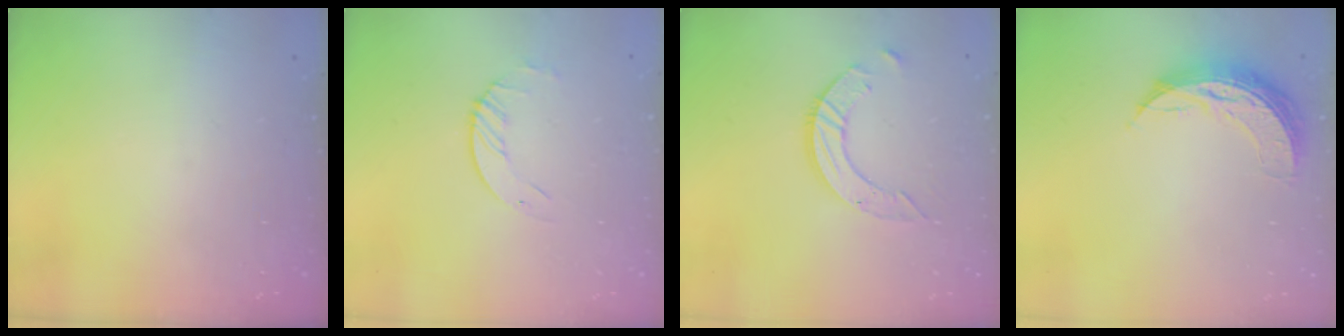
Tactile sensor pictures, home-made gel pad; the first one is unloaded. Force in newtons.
{"total": 1.7, "press": 1.7, "slide": 0.2}
{"total": 7.9, "press": 7.8, "slide": 0.7}
{"total": 8.6, "press": 8.5, "slide": 0.5}